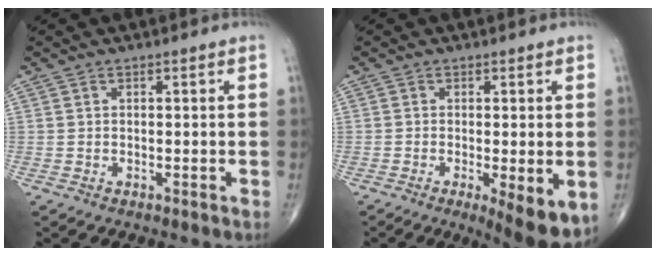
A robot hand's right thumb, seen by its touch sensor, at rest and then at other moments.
{"total": 8.2, "force": [-2.6, 2.1, 7.4], "torque": [-0.104, -0.021, -0.036]}